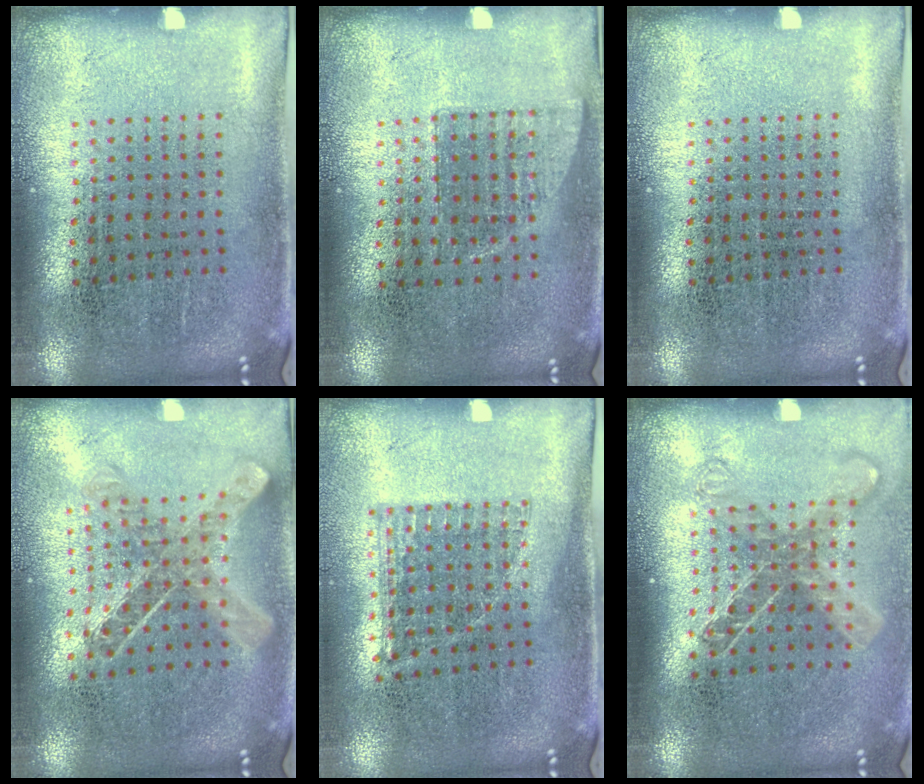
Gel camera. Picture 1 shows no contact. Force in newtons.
{"total": 0.6, "press": 0.6, "slide": 0.2}
{"total": 0.0}
{"total": 0.8, "press": 0.8, "slide": 0.0}
{"total": 0.9, "press": 0.8, "slide": 0.2}
{"total": 1.4, "press": 1.2, "slide": 0.8}